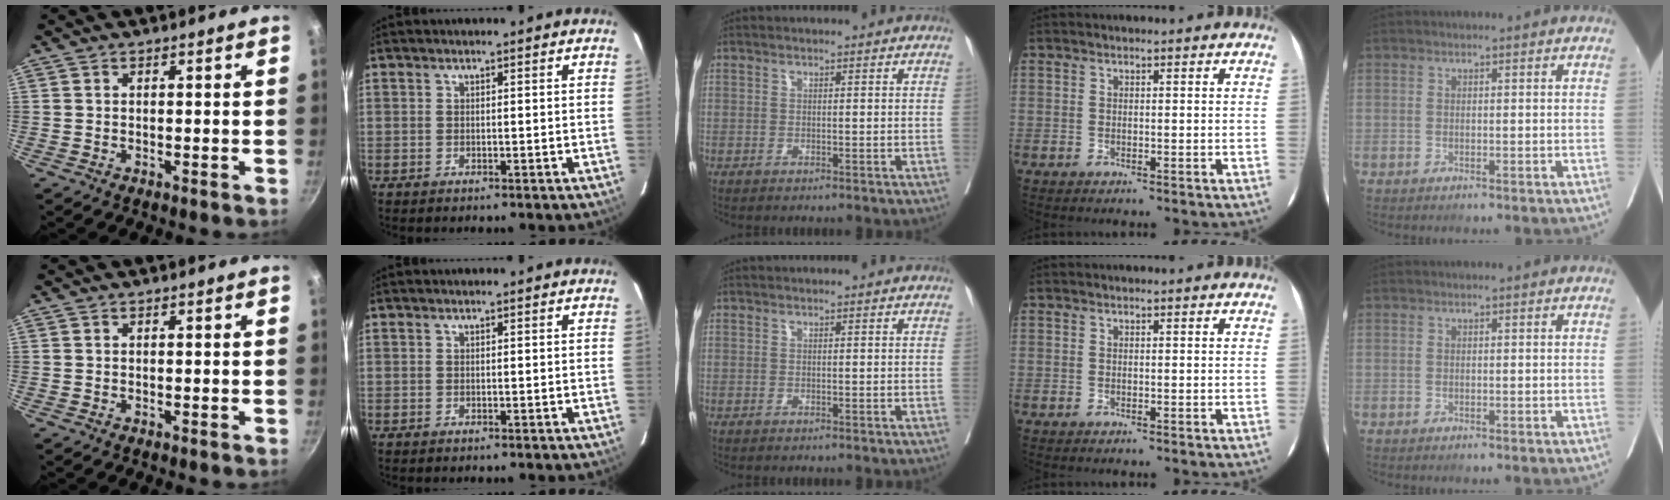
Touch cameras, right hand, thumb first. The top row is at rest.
{}